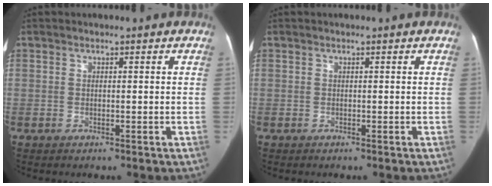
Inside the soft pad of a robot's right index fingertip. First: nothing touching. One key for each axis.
{"total": 0.0}